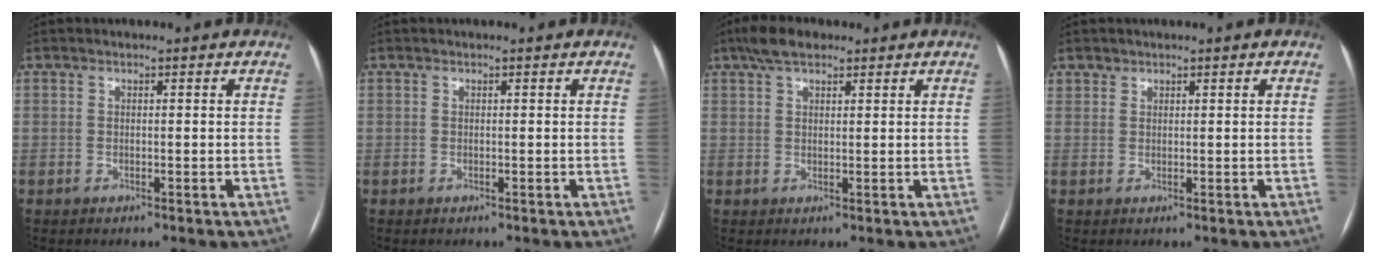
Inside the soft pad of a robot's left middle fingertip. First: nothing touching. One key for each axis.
{"total": 0.0}
{"total": 4.6, "fx": 3.3, "fy": 1.8, "fz": 2.7, "tx": -0.059, "ty": 0.020, "tz": 0.060}
{"total": 0.8, "fx": 0.7, "fy": 0.4, "fz": -0.1, "tx": 0.006, "ty": 0.003, "tz": 0.012}